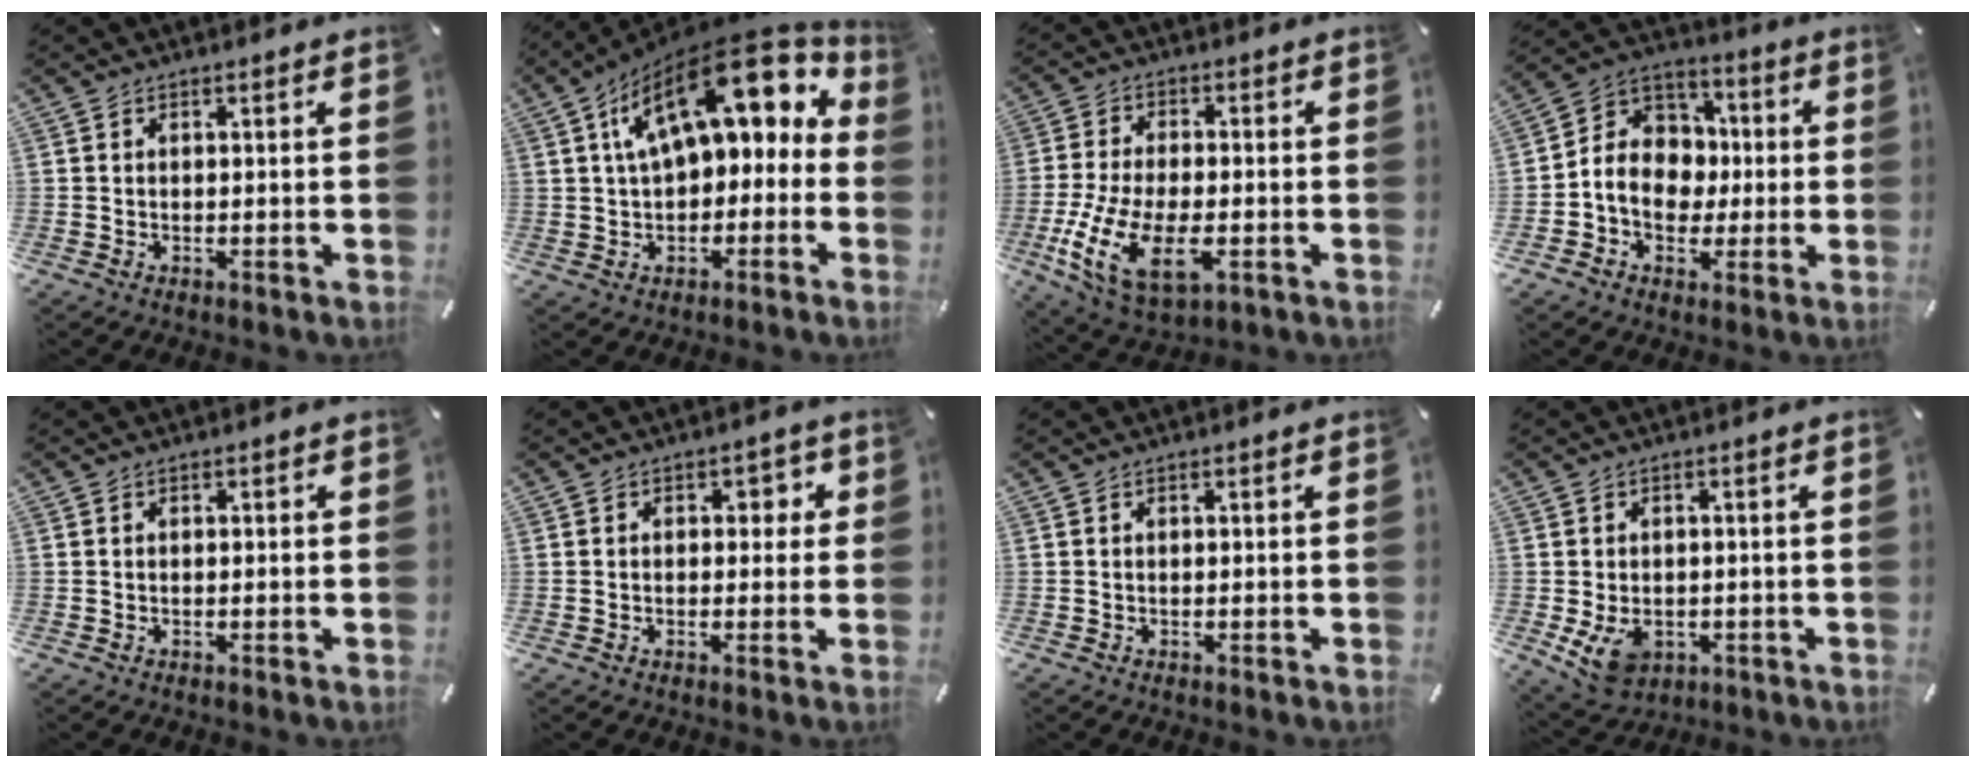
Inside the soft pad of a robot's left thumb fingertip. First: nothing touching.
{"total": 18.3, "force": [8.2, 9.3, 13.5], "torque": [-0.218, -0.045, 0.142]}
{"total": 14.8, "force": [-4.6, 7.8, 11.8], "torque": [-0.252, -0.001, -0.077]}
{"total": 10.6, "force": [-1.6, 9.7, 4.0], "torque": [-0.089, 0.008, -0.028]}
{"total": 0.0}
{"total": 2.9, "force": [0.3, 2.2, 1.9], "torque": [-0.020, 0.000, -0.005]}
{"total": 0.0}
{"total": 6.7, "force": [-1.5, 5.1, 4.0], "torque": [-0.073, 0.001, -0.024]}